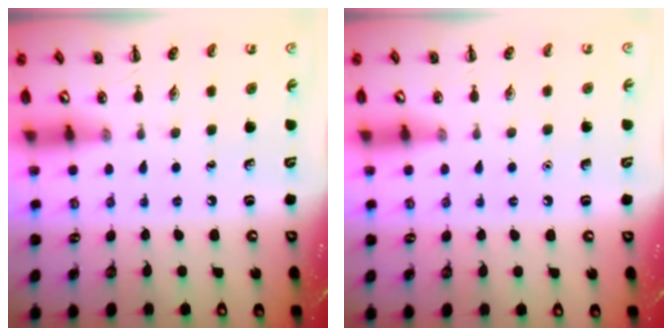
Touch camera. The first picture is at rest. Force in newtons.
{"total": 1.6, "press": 1.6, "slide": 0.1}